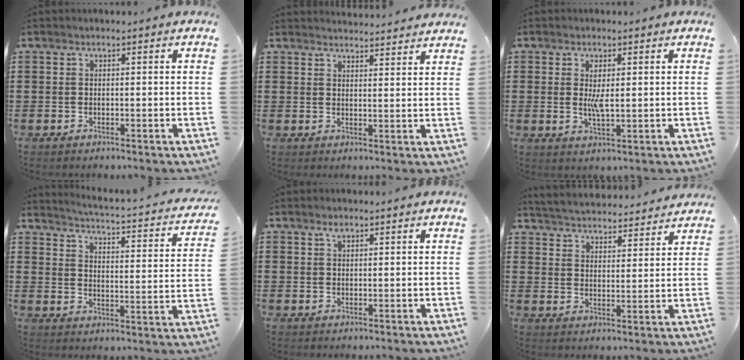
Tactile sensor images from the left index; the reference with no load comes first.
{"total": 2.7, "force": [2.7, -0.1, 0.0], "torque": [0.000, -0.016, 0.049]}
{"total": 3.5, "force": [0.6, 1.1, 3.2], "torque": [-0.065, 0.002, 0.010]}
{"total": 2.1, "force": [1.8, -0.4, 1.0], "torque": [-0.039, -0.028, 0.015]}
{"total": 1.2, "force": [0.9, 0.5, 0.6], "torque": [-0.014, 0.001, 0.017]}
{"total": 4.2, "force": [4.2, -0.1, -0.2], "torque": [-0.018, -0.032, 0.070]}